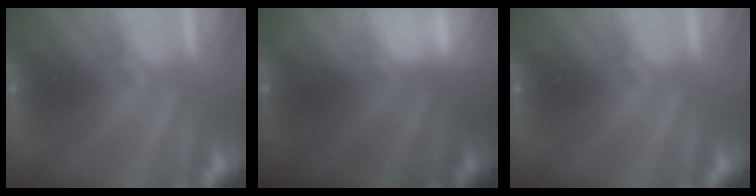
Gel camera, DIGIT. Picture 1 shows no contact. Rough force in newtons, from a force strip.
{"total": 2.1}
{"total": 0.0}